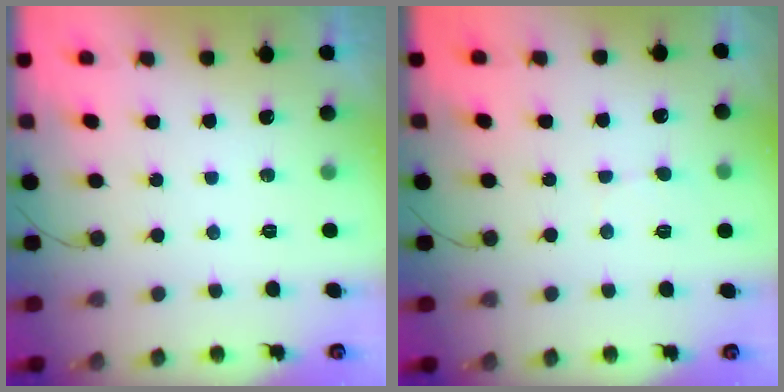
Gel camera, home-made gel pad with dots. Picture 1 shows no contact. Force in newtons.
{"total": 3.9, "press": 3.9, "slide": 0.4}